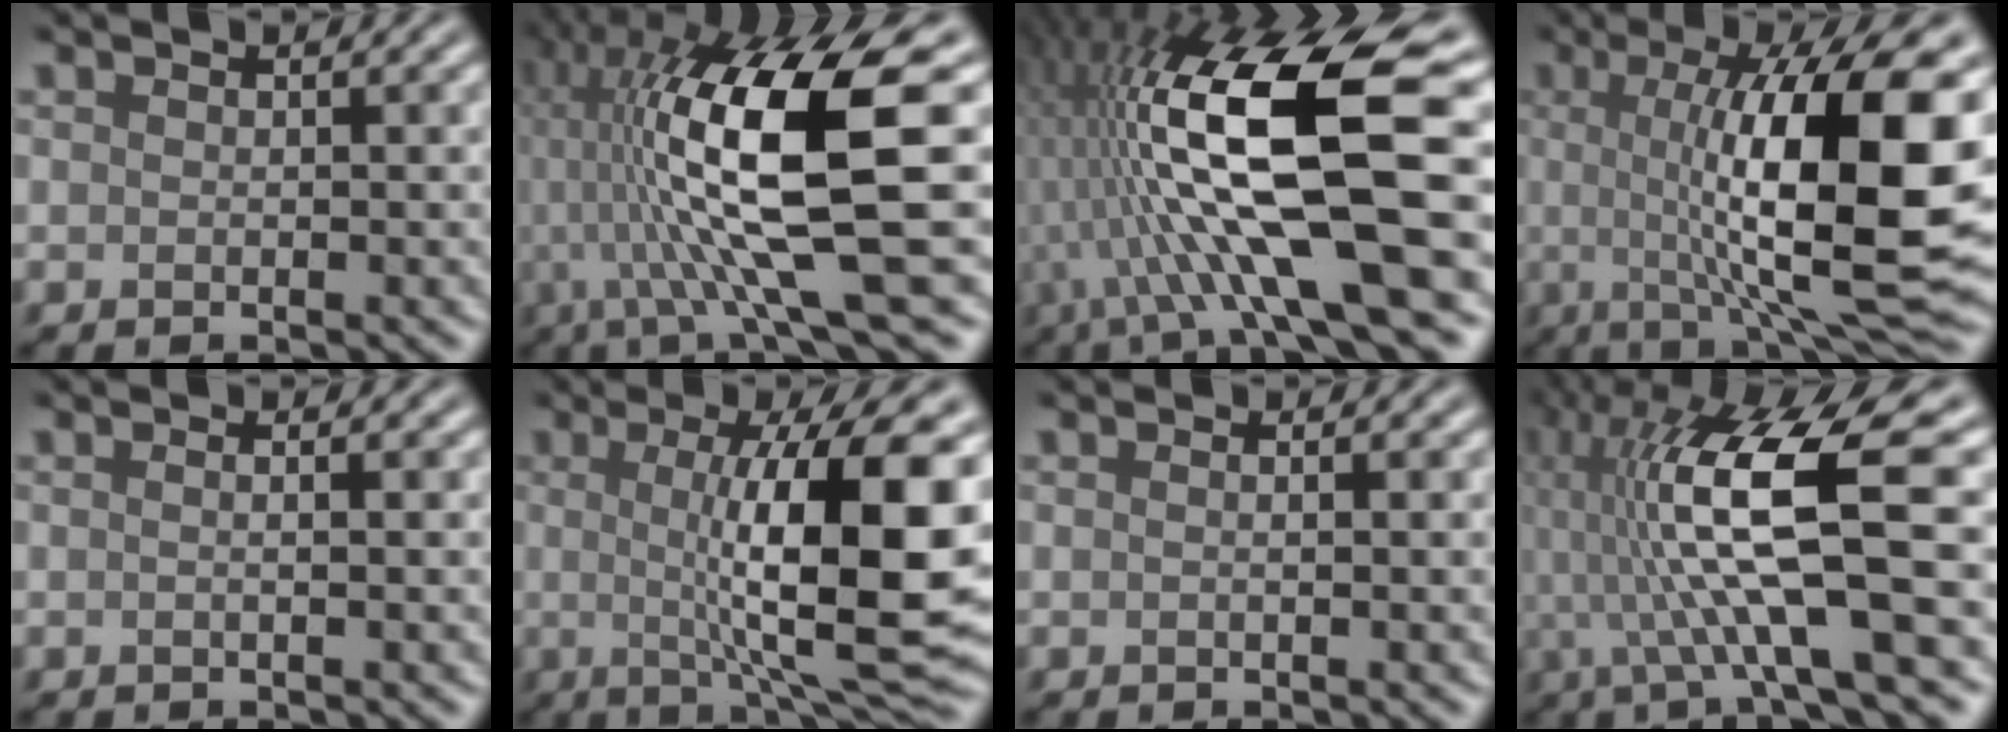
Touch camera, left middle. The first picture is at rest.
{"total": 14.4, "force": [1.0, 2.7, 14.1], "torque": [-0.256, 0.010, 0.028]}
{"total": 15.6, "force": [-0.8, 4.3, 15.0], "torque": [-0.277, 0.022, -0.009]}
{"total": 14.6, "force": [0.6, 4.0, 14.0], "torque": [-0.181, 0.004, 0.010]}
{"total": 1.6, "force": [0.4, 0.9, 1.3], "torque": [0.001, 0.002, -0.016]}
{"total": 12.7, "force": [0.5, 3.0, 12.3], "torque": [-0.156, 0.002, 0.014]}
{"total": 1.3, "force": [0.3, 0.7, 1.1], "torque": [0.002, -0.001, -0.014]}
{"total": 12.1, "force": [0.8, 2.6, 11.8], "torque": [-0.226, 0.013, 0.024]}